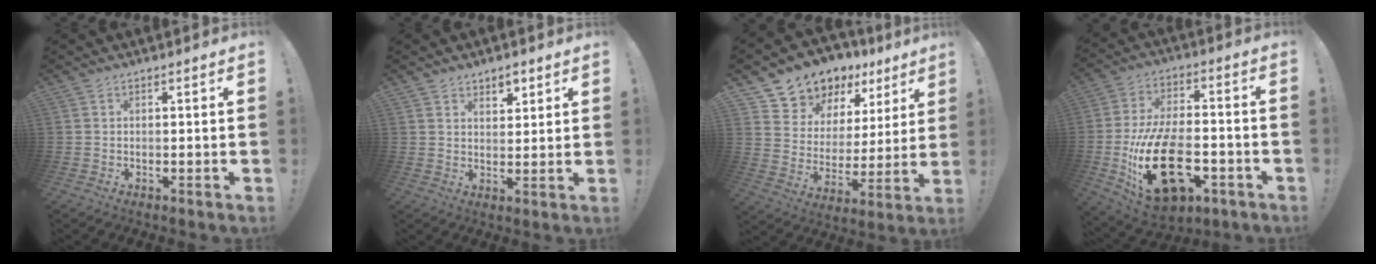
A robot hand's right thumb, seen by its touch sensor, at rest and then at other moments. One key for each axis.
{"total": 4.5, "fx": 3.2, "fy": 3.0, "fz": 1.2, "tx": 0.001, "ty": -0.023, "tz": 0.055}
{"total": 9.9, "fx": 8.5, "fy": 5.0, "fz": 1.1, "tx": -0.034, "ty": -0.077, "tz": 0.161}
{"total": 24.9, "fx": -7.5, "fy": 14.2, "fz": 19.0, "tx": -0.351, "ty": 0.042, "tz": -0.111}